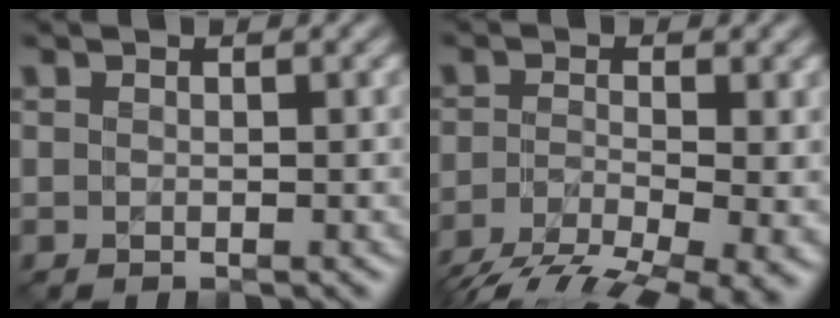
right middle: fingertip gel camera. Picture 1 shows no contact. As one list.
[{"total": 9.6, "force": [-6.1, 2.9, 6.8], "torque": [-0.127, -0.027, -0.104]}]